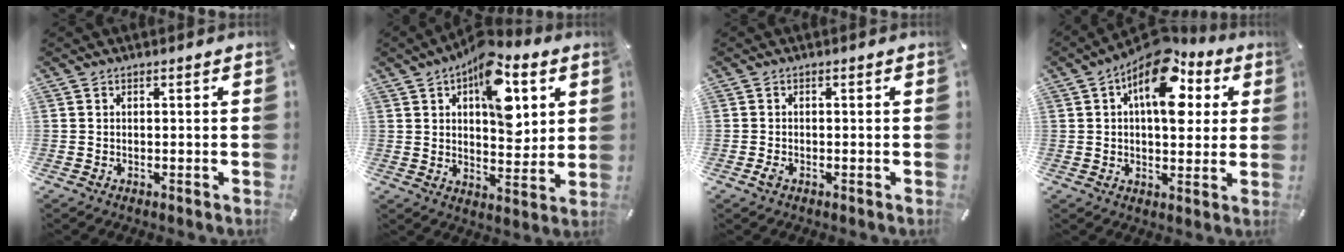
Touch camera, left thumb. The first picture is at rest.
{"total": 15.7, "force": [6.5, 8.7, 11.4], "torque": [-0.147, -0.025, 0.107]}
{"total": 1.2, "force": [-0.6, 0.7, 0.9], "torque": [-0.016, -0.001, -0.009]}
{"total": 15.8, "force": [6.1, 8.5, 11.8], "torque": [-0.167, -0.029, 0.106]}